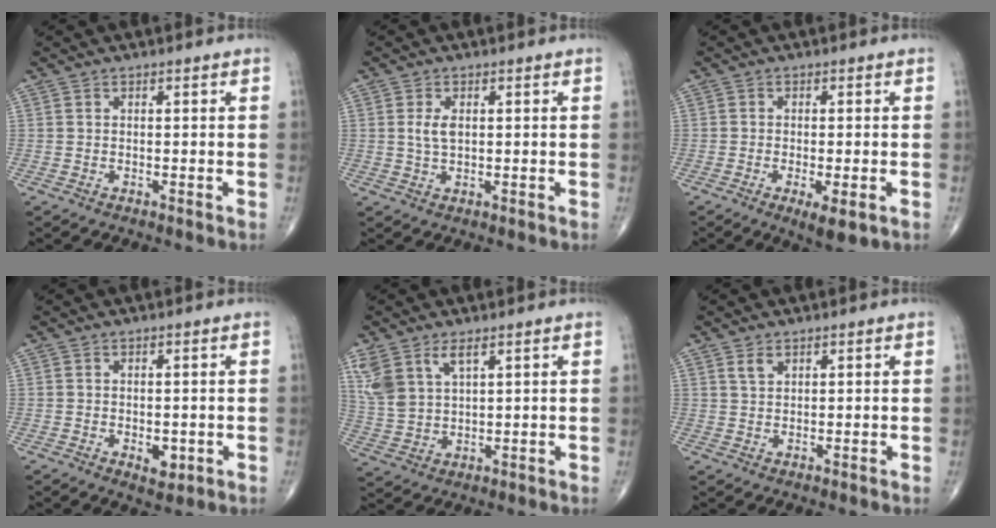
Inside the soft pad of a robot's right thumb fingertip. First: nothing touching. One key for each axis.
{"total": 3.0, "fx": 0.5, "fy": 1.6, "fz": 2.5, "tx": -0.051, "ty": -0.003, "tz": 0.012}
{"total": 5.3, "fx": -2.0, "fy": 1.5, "fz": 4.7, "tx": -0.077, "ty": -0.010, "tz": -0.028}
{"total": 3.4, "fx": -0.8, "fy": 1.9, "fz": 2.6, "tx": -0.025, "ty": -0.003, "tz": -0.004}
{"total": 8.0, "fx": 4.3, "fy": 3.9, "fz": 5.6, "tx": -0.123, "ty": -0.009, "tz": 0.096}
{"total": 1.9, "fx": 1.2, "fy": 1.1, "fz": 1.0, "tx": -0.016, "ty": -0.003, "tz": 0.026}